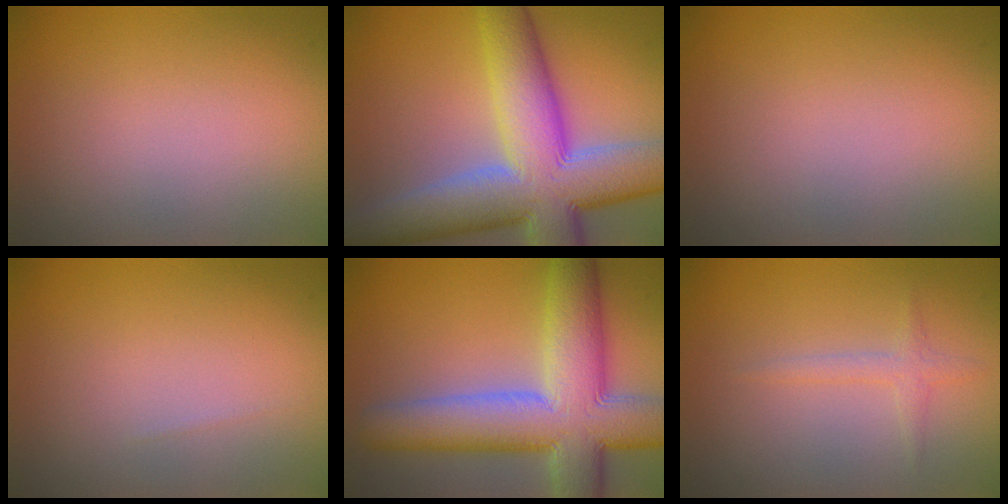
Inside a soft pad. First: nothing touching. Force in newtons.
{"total": 13.7, "press": 13.7, "slide": 0.8}
{"total": 0.0}
{"total": 0.0}
{"total": 11.4, "press": 11.4, "slide": 0.7}
{"total": 1.3, "press": 1.2, "slide": 0.0}